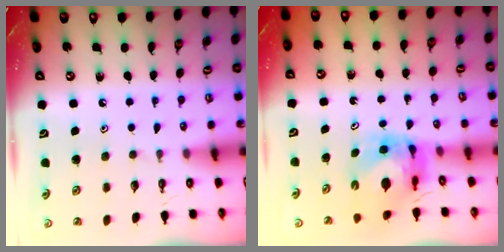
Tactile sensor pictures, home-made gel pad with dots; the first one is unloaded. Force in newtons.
{"total": 7.0, "press": 7.0, "slide": 0.6}